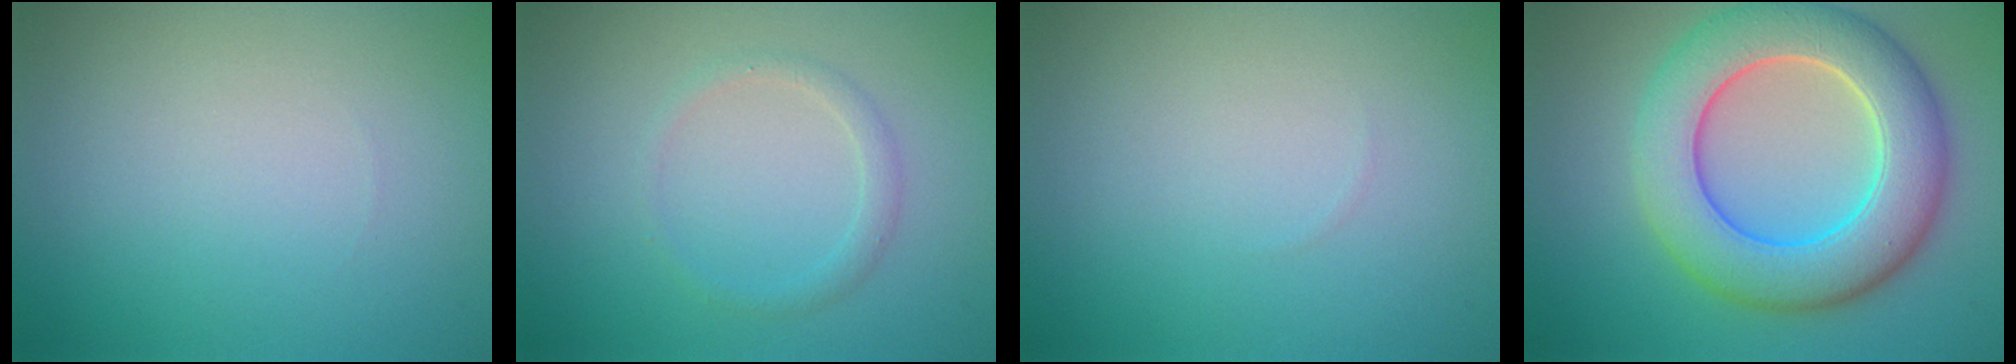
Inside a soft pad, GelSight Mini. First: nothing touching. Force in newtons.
{"total": 1.3, "press": 1.3, "slide": 0.0}
{"total": 0.0}
{"total": 9.2, "press": 9.1, "slide": 0.6}